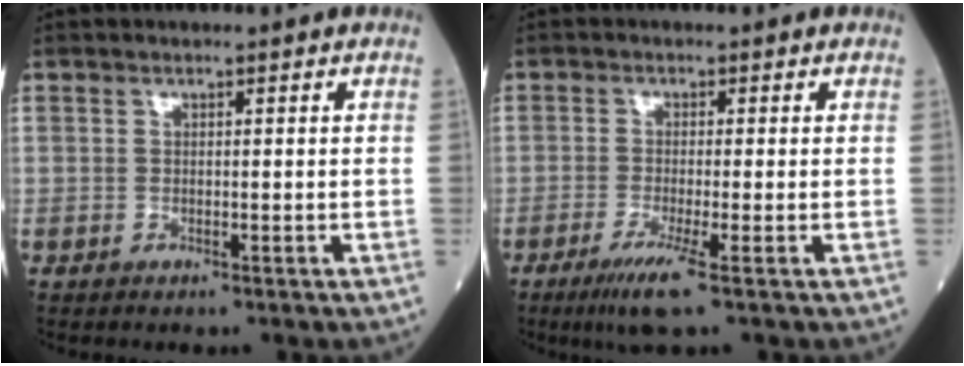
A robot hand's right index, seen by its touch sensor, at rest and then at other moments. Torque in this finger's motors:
{"motor_torque": [1.26, -0.78, 0.59, 0.15]}